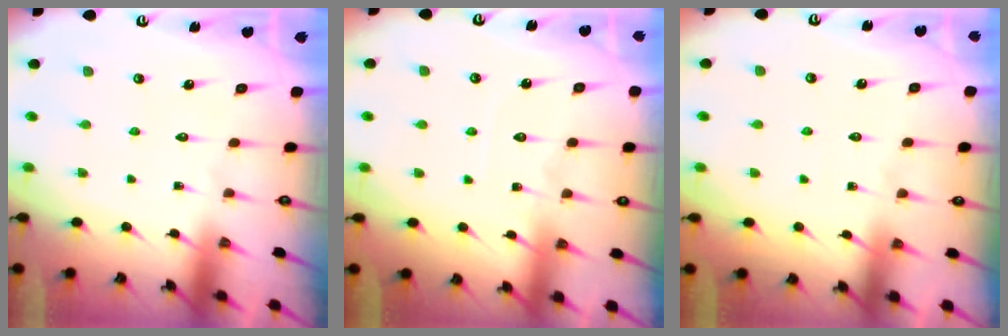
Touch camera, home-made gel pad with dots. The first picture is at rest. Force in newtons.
{"total": 3.7, "press": 3.6, "slide": 0.5}
{"total": 1.8, "press": 1.8, "slide": 0.4}